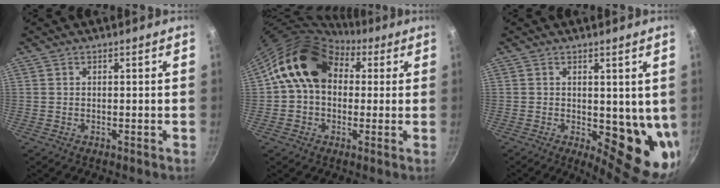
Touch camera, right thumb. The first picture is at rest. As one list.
[{"total": 13.8, "force": [3.3, 10.4, 8.4], "torque": [-0.107, 0.021, 0.038]}, {"total": 11.5, "force": [0.1, 5.2, 10.2], "torque": [-0.099, -0.027, 0.010]}]